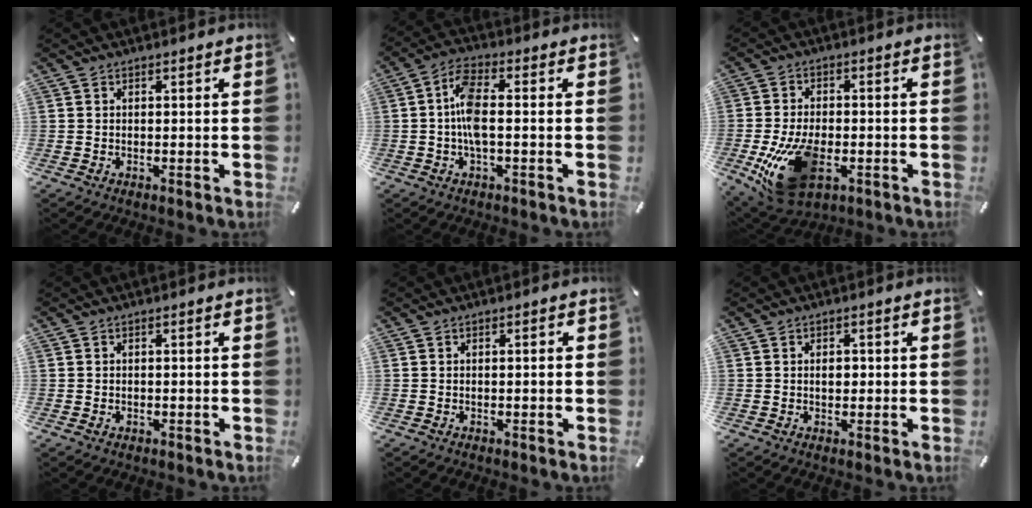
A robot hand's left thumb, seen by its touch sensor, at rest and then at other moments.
{"total": 7.5, "force": [-0.9, 3.0, 6.9], "torque": [-0.148, 0.001, -0.019]}
{"total": 15.8, "force": [-4.4, 9.3, 12.0], "torque": [-0.231, -0.003, -0.069]}
{"total": 0.7, "force": [-0.3, 0.6, 0.3], "torque": [-0.005, 0.002, -0.006]}
{"total": 1.0, "force": [-0.3, 0.2, 0.9], "torque": [-0.015, 0.001, -0.005]}
{"total": 2.3, "force": [0.1, 1.6, 1.6], "torque": [-0.017, -0.001, -0.004]}